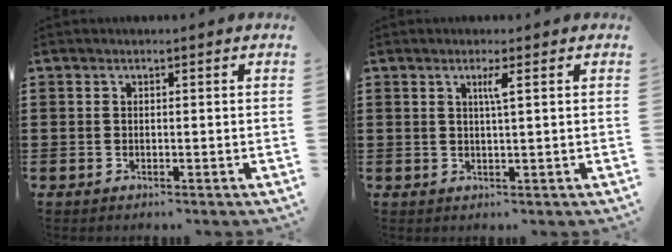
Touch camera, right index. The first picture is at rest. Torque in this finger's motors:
{"motor_torque": [0.34, -0.21, 0.04, 0.05]}